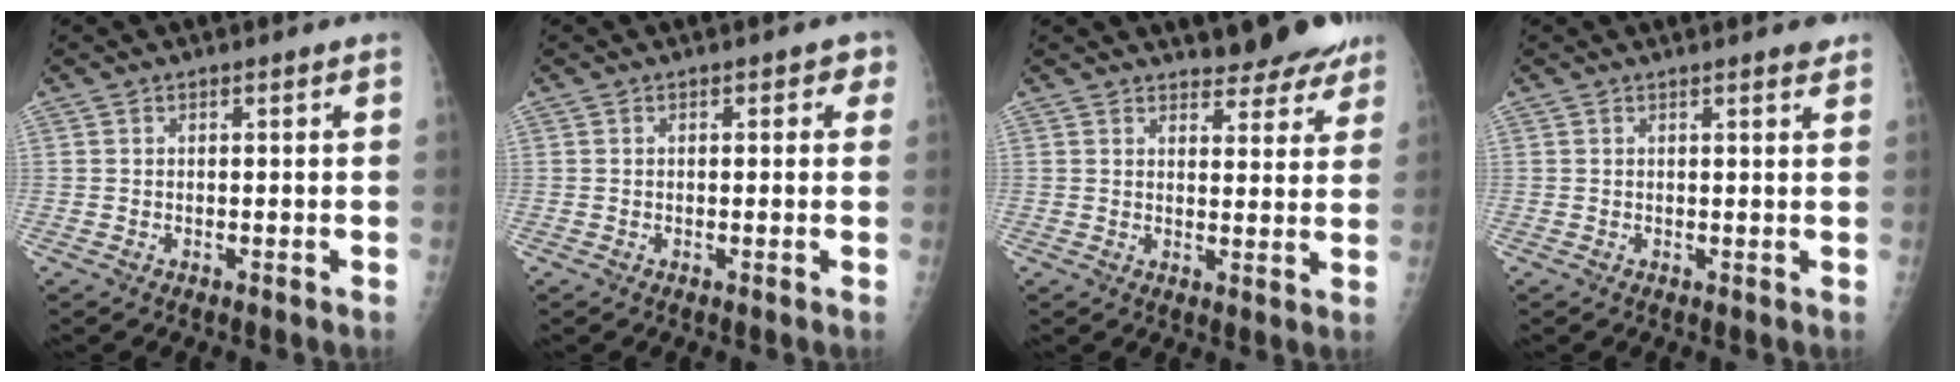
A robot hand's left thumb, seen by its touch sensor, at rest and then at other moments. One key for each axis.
{"total": 2.0, "fx": 0.7, "fy": 1.2, "fz": 1.4, "tx": 0.004, "ty": 0.003, "tz": 0.002}
{"total": 8.3, "fx": 7.3, "fy": 3.0, "fz": 2.5, "tx": 0.001, "ty": -0.045, "tz": 0.084}
{"total": 2.1, "fx": 1.7, "fy": 0.1, "fz": 1.3, "tx": -0.012, "ty": -0.006, "tz": 0.019}